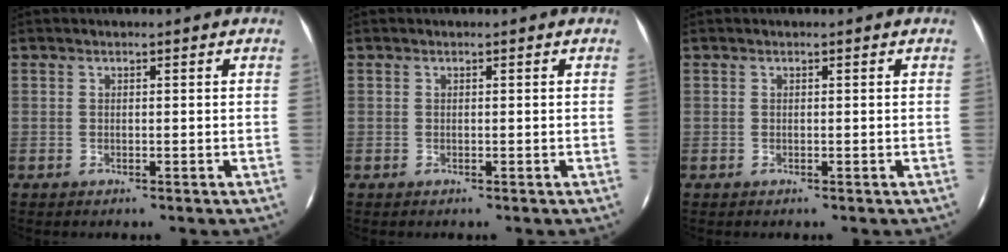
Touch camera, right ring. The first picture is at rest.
{"total": 0.0}
{"total": 0.0}